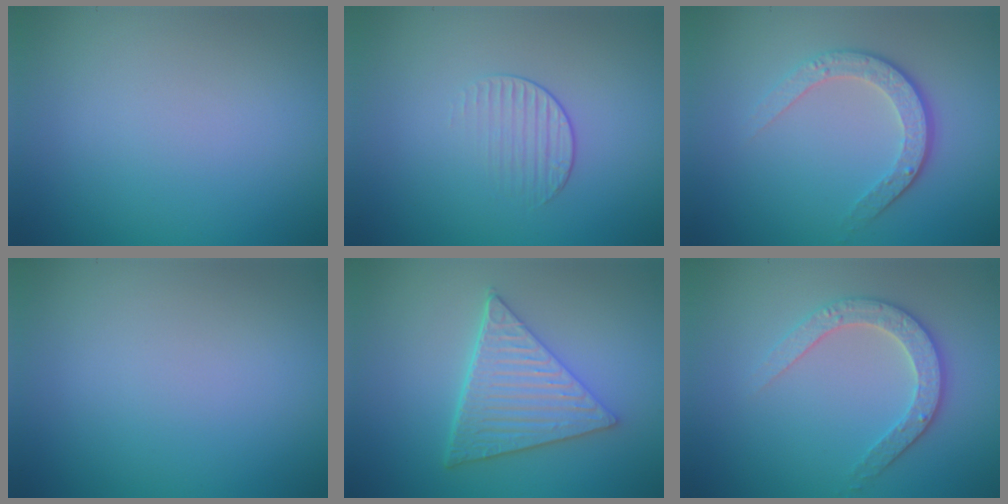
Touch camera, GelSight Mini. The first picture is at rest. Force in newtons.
{"total": 1.5, "press": 0.7, "slide": 1.3}
{"total": 3.4, "press": 2.5, "slide": 2.3}
{"total": 0.0}
{"total": 6.1, "press": 4.6, "slide": 4.0}
{"total": 3.1, "press": 2.9, "slide": 1.2}